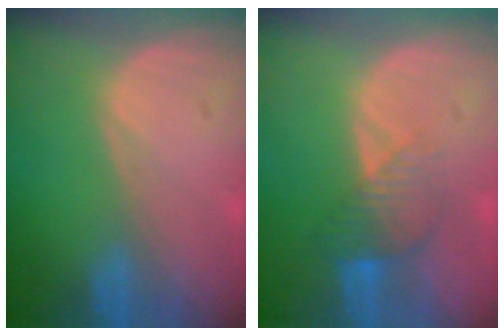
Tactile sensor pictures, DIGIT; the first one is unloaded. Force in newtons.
{"total": 4.4, "press": 3.8, "slide": 2.2}